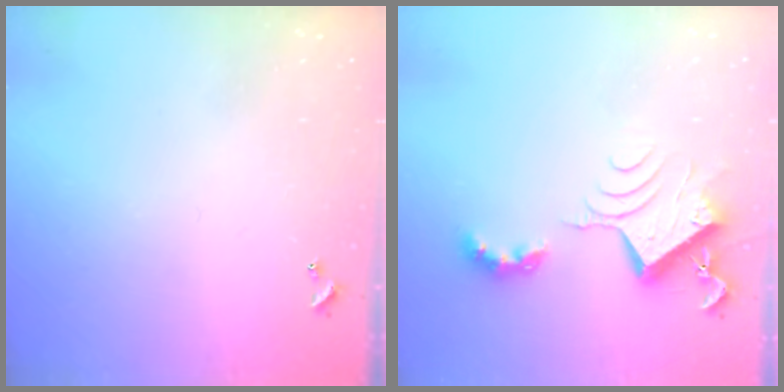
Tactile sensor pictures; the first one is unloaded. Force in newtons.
{"total": 9.5, "press": 9.4, "slide": 1.1}